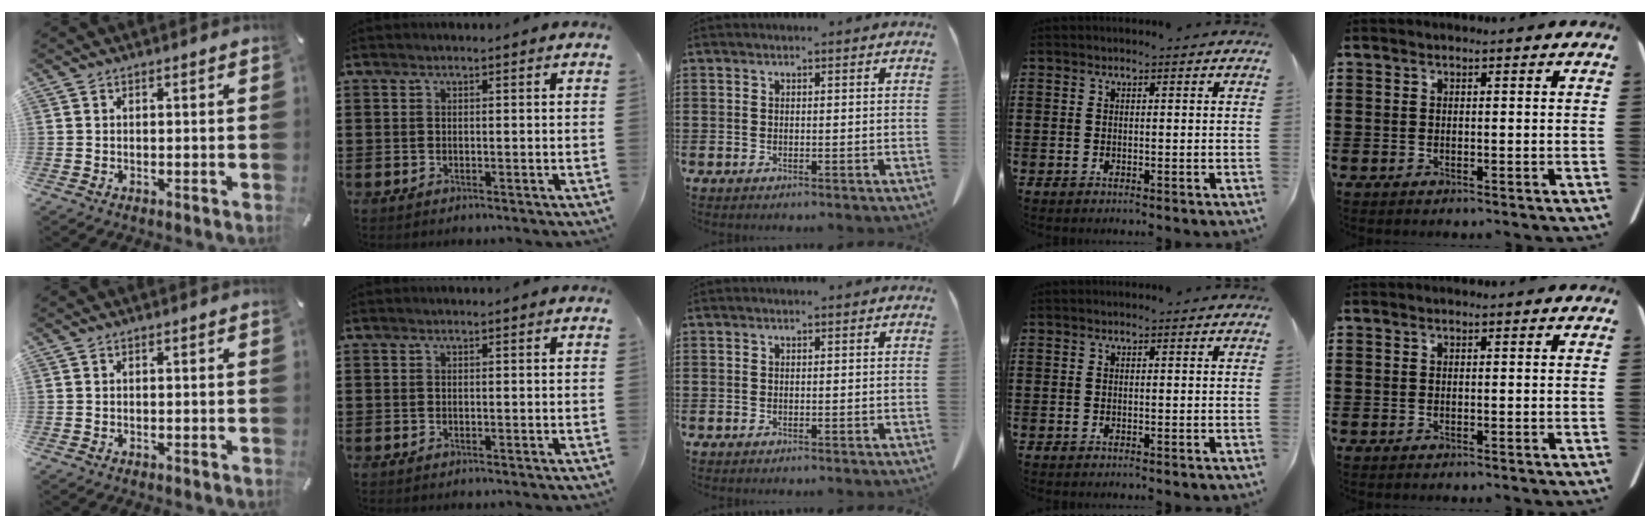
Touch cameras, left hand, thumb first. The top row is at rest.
{}